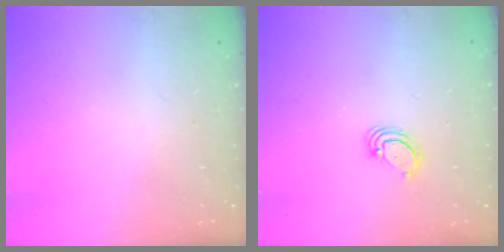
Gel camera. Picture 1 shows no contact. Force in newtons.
{"total": 2.8, "press": 2.8, "slide": 0.3}